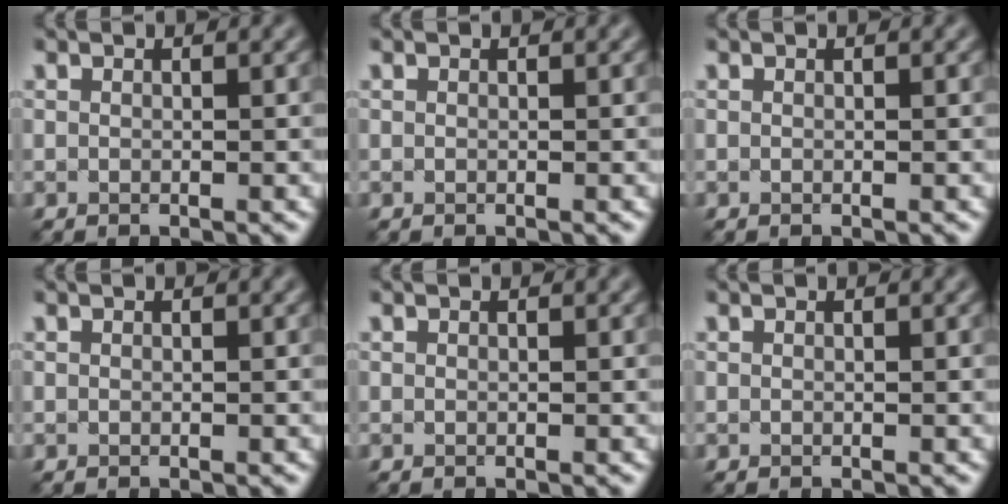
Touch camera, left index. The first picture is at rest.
{"total": 0.0}
{"total": 0.0}
{"total": 0.0}
{"total": 0.0}
{"total": 0.0}